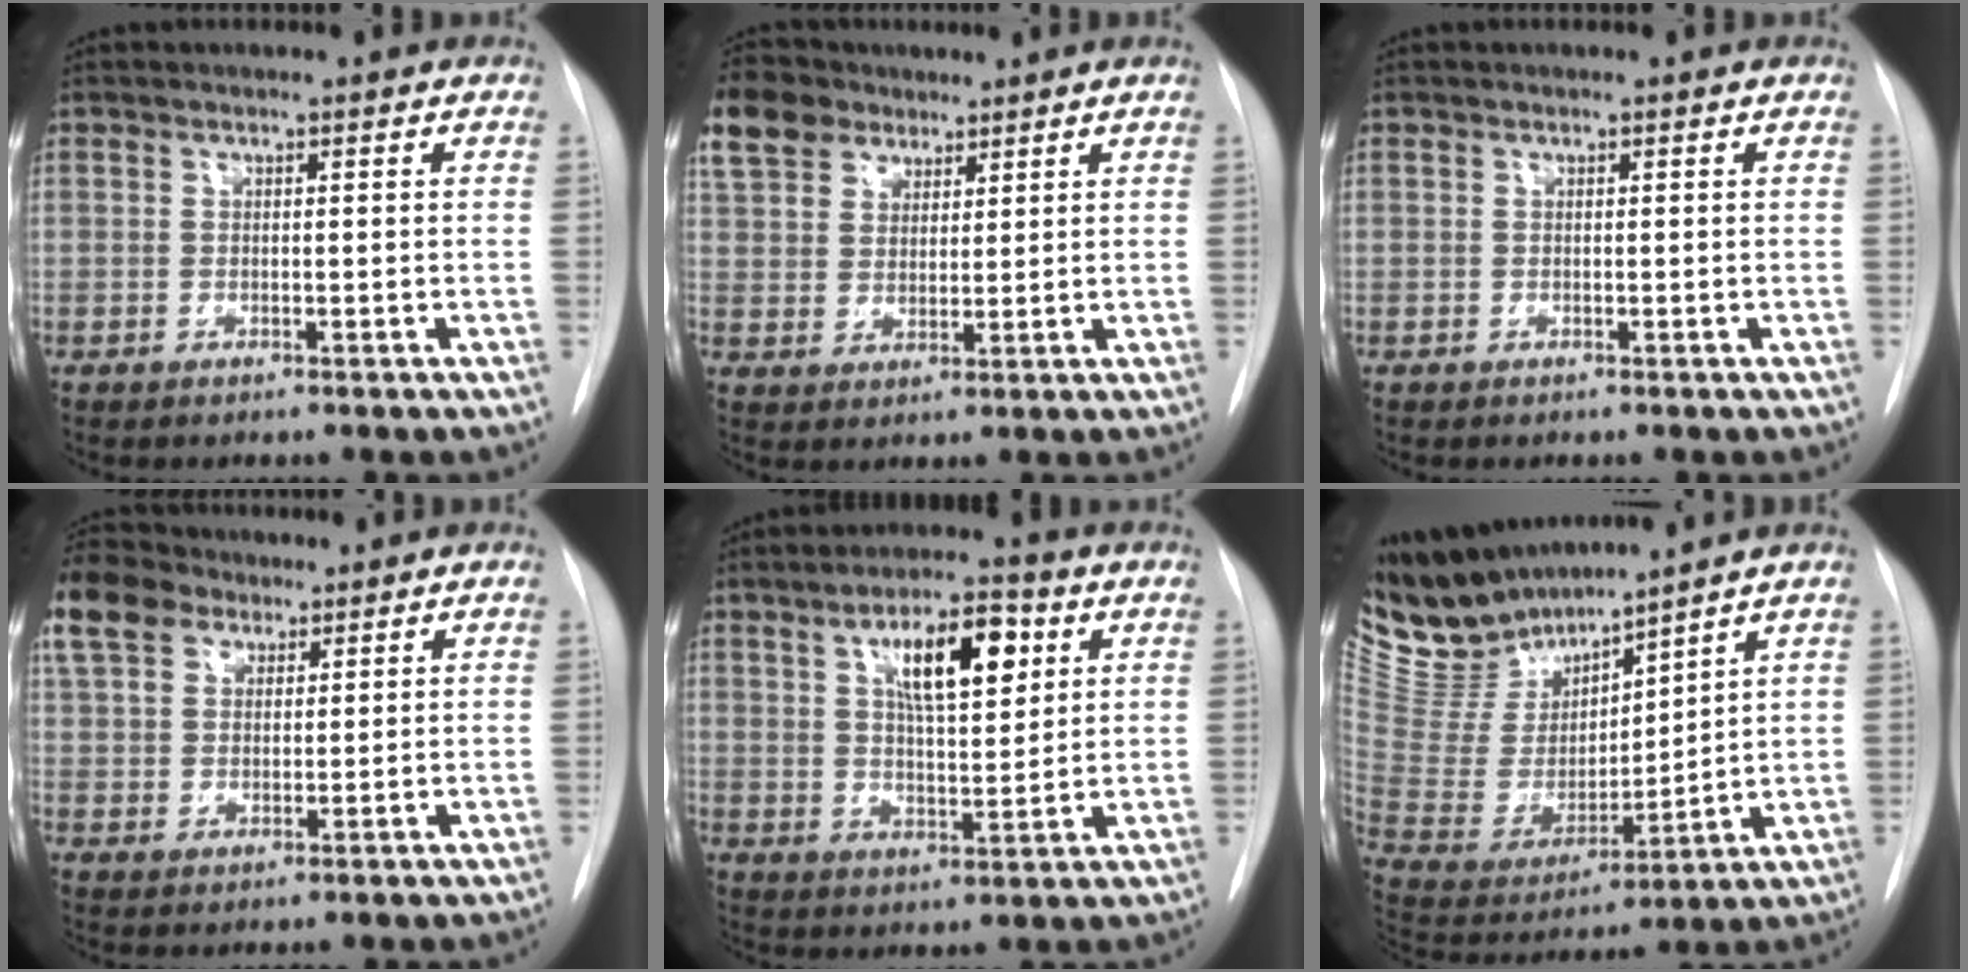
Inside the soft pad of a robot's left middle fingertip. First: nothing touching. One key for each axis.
{"total": 9.5, "fx": 6.6, "fy": 6.1, "fz": 2.8, "tx": -0.062, "ty": 0.028, "tz": 0.127}
{"total": 0.0}
{"total": 11.4, "fx": 7.8, "fy": 7.0, "fz": 4.5, "tx": -0.116, "ty": 0.041, "tz": 0.151}
{"total": 10.9, "fx": 4.4, "fy": 3.4, "fz": 9.4, "tx": -0.153, "ty": 0.012, "tz": 0.074}
{"total": 14.4, "fx": 13.5, "fy": 3.3, "fz": 3.5, "tx": -0.092, "ty": -0.004, "tz": 0.282}